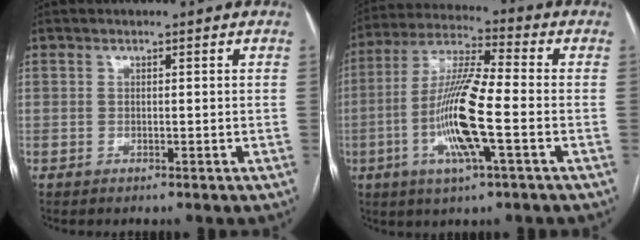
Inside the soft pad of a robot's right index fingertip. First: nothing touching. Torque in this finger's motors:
{"motor_torque": [1.97, -0.03, 0.43, 0.21]}